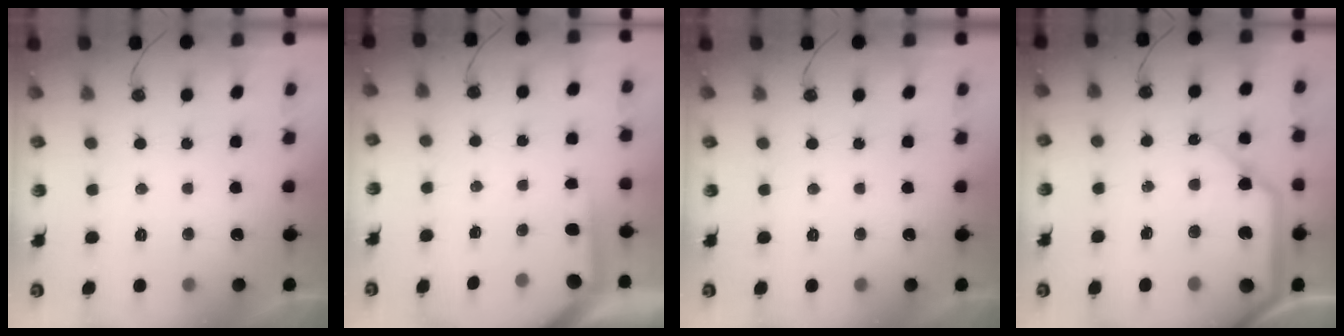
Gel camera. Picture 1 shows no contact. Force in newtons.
{"total": 2.2, "press": 2.2, "slide": 0.3}
{"total": 0.0}
{"total": 16.2, "press": 16.1, "slide": 2.2}